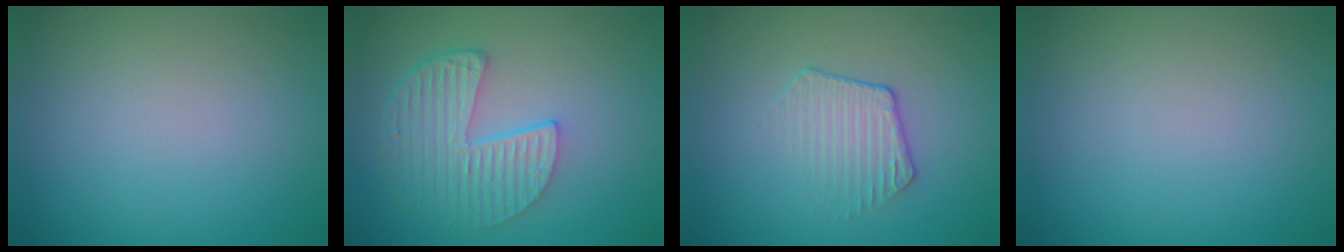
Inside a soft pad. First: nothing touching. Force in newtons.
{"total": 5.5, "press": 4.1, "slide": 3.6}
{"total": 2.1, "press": 1.5, "slide": 1.4}
{"total": 0.0}